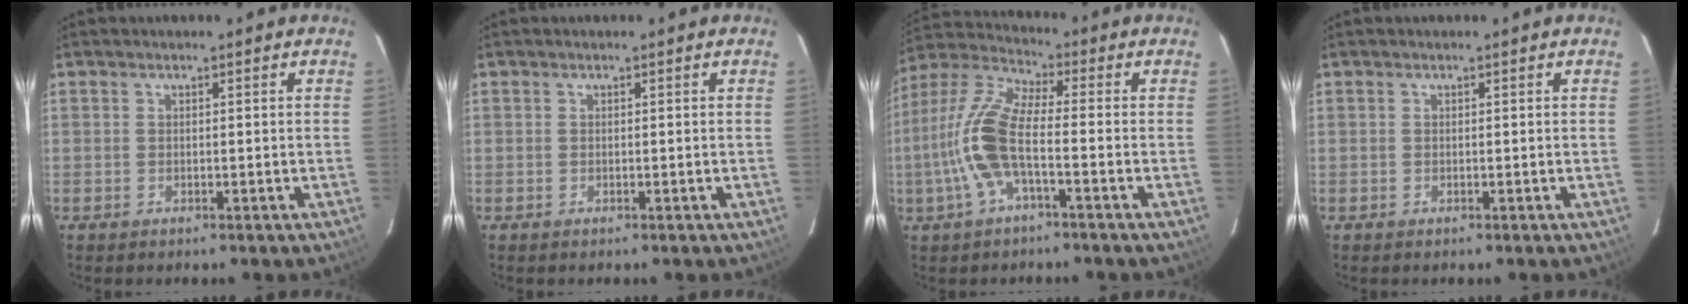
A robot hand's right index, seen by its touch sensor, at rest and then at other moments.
{"total": 0.0}
{"total": 11.8, "force": [-3.0, 3.2, 11.0], "torque": [-0.248, 0.005, -0.063]}
{"total": 0.0}